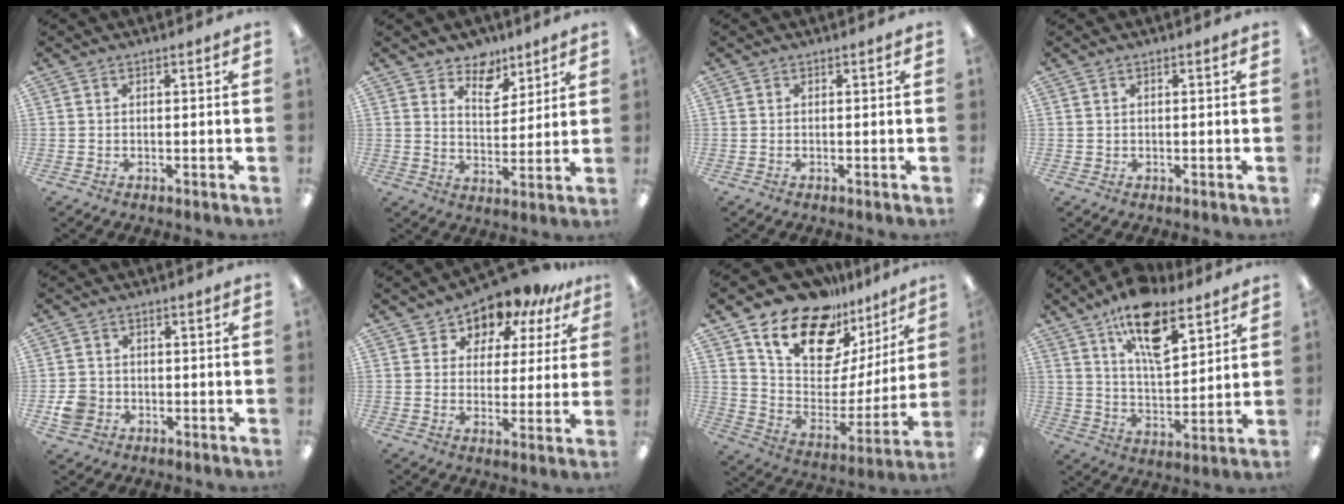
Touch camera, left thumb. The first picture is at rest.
{"total": 7.7, "force": [6.0, 4.3, 2.1], "torque": [-0.021, -0.041, 0.106]}
{"total": 0.0}
{"total": 0.6, "force": [0.2, 0.6, 0.1], "torque": [-0.002, 0.004, 0.003]}
{"total": 5.1, "force": [-1.5, 4.5, 1.8], "torque": [-0.020, 0.005, -0.028]}
{"total": 9.6, "force": [8.2, 4.8, 1.6], "torque": [-0.040, -0.071, 0.150]}
{"total": 19.2, "force": [14.3, 9.8, 8.2], "torque": [-0.150, -0.107, 0.253]}
{"total": 15.7, "force": [10.1, 6.6, 10.1], "torque": [-0.168, -0.041, 0.172]}